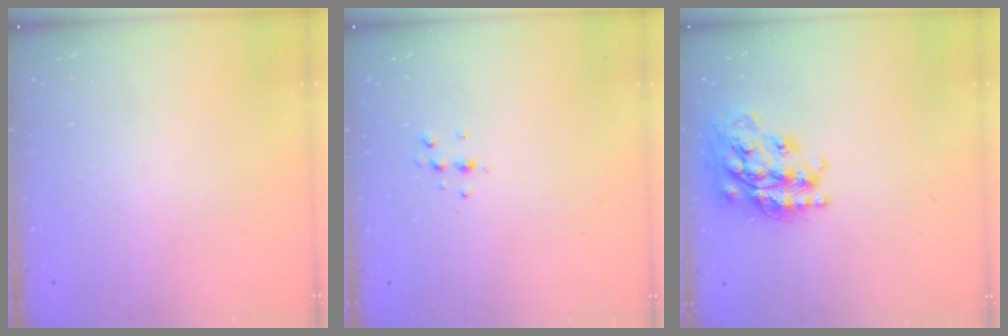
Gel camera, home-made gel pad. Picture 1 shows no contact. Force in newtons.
{"total": 4.7, "press": 4.6, "slide": 0.6}
{"total": 19.6, "press": 19.6, "slide": 1.4}